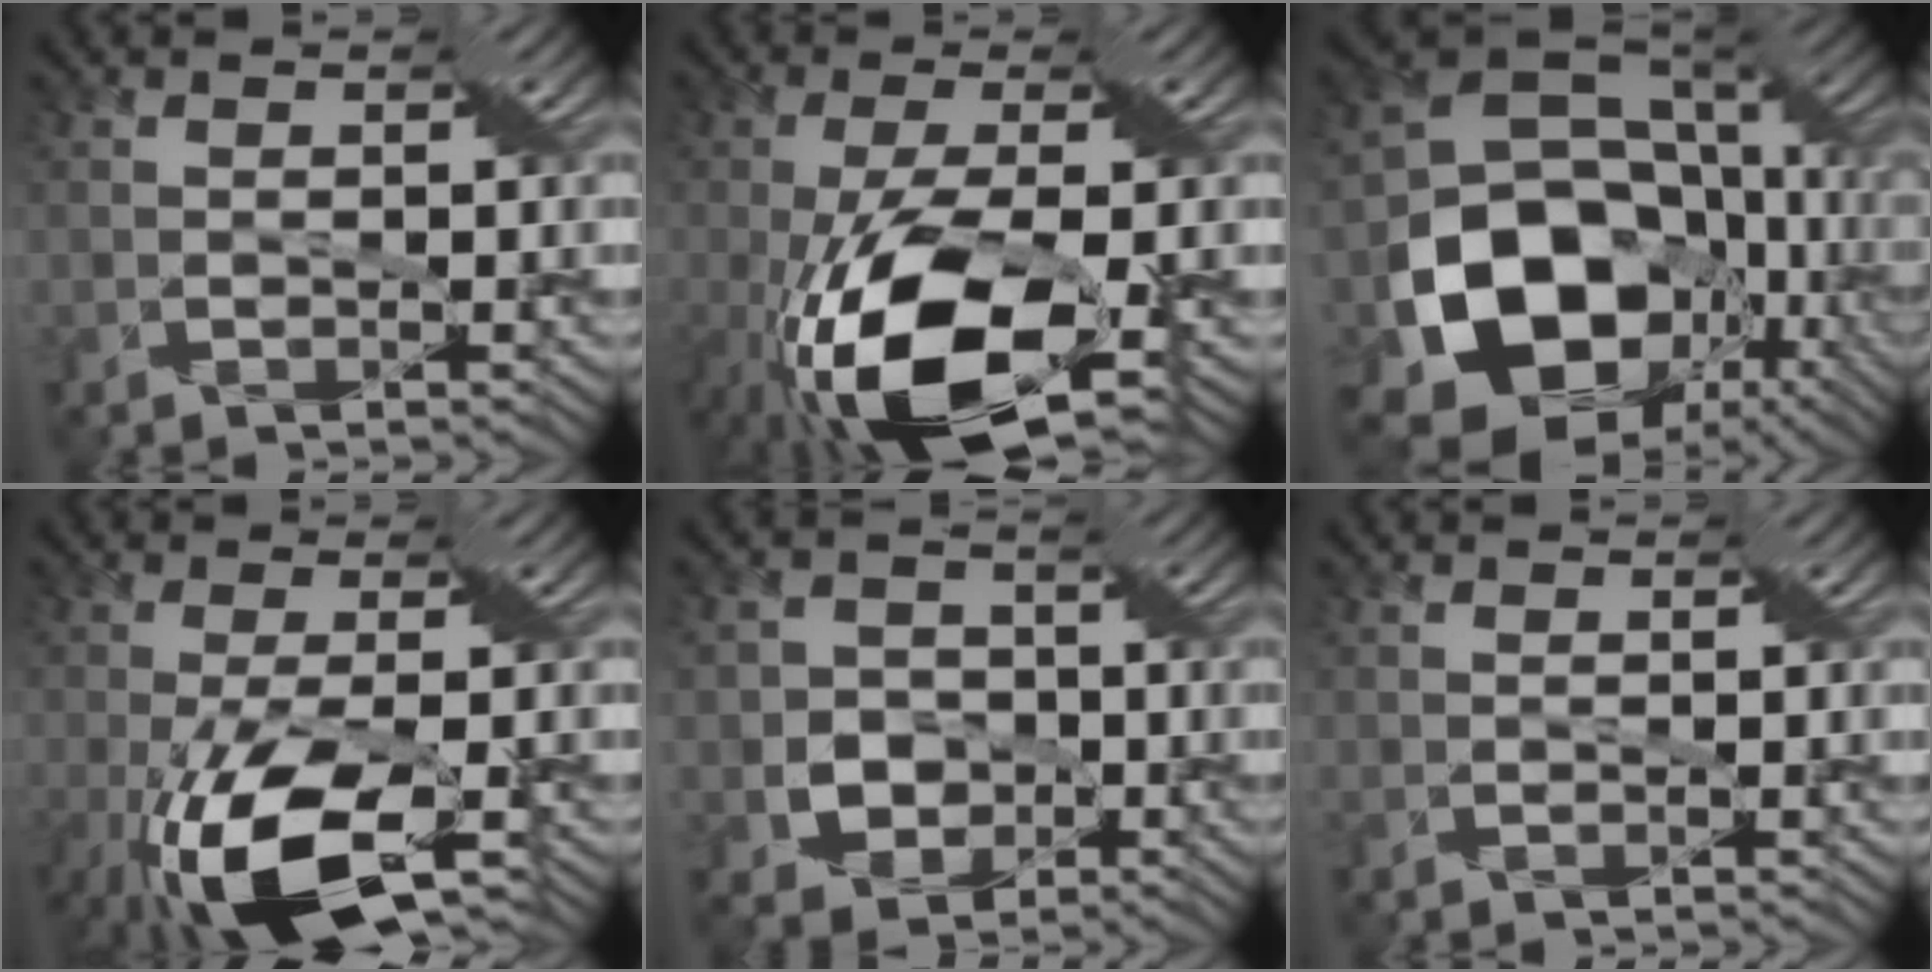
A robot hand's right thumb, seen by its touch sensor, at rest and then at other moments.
{"total": 14.9, "force": [-6.2, 5.3, 12.5], "torque": [-0.253, -0.023, -0.111]}
{"total": 17.6, "force": [-3.6, 13.3, 10.9], "torque": [-0.248, -0.038, -0.046]}
{"total": 12.1, "force": [-5.4, 4.0, 10.1], "torque": [-0.212, -0.033, -0.090]}
{"total": 5.0, "force": [-1.0, 4.5, 2.0], "torque": [-0.055, -0.011, -0.038]}
{"total": 0.8, "force": [-0.2, 0.7, 0.4], "torque": [-0.006, -0.002, -0.006]}